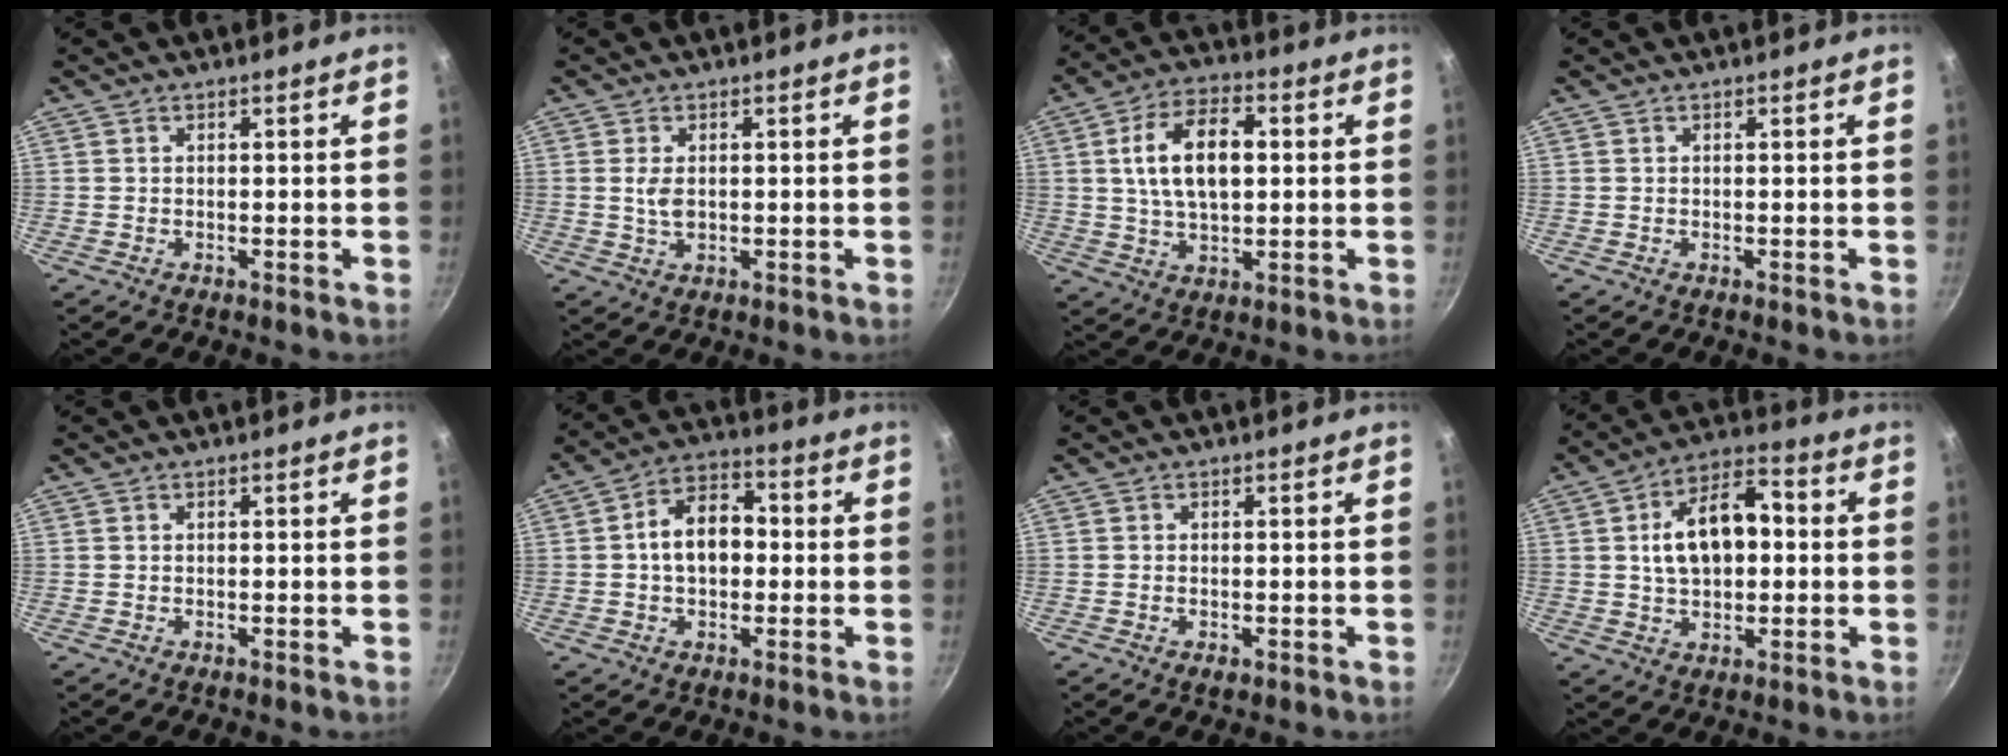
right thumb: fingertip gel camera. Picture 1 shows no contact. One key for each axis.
{"total": 3.1, "fx": 0.3, "fy": 1.7, "fz": 2.5, "tx": -0.051, "ty": -0.005, "tz": 0.009}
{"total": 13.1, "fx": 2.0, "fy": 7.1, "fz": 10.7, "tx": -0.178, "ty": 0.010, "tz": 0.034}
{"total": 0.0}
{"total": 0.0}
{"total": 10.0, "fx": 0.2, "fy": 6.7, "fz": 7.5, "tx": -0.106, "ty": 0.028, "tz": -0.008}
{"total": 1.2, "fx": -0.5, "fy": 0.7, "fz": 0.8, "tx": -0.015, "ty": 0.003, "tz": -0.003}
{"total": 13.8, "fx": 1.5, "fy": 8.0, "fz": 11.2, "tx": -0.169, "ty": 0.022, "tz": 0.019}